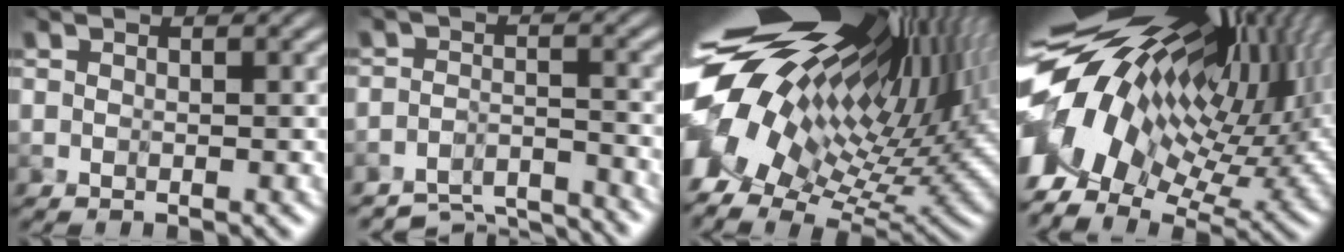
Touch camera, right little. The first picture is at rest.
{"total": 6.7, "force": [-6.4, 1.3, 1.4], "torque": [-0.017, -0.014, -0.097]}
{"total": 19.0, "force": [4.4, 9.8, 15.7], "torque": [-0.265, 0.001, 0.091]}
{"total": 17.8, "force": [2.9, 8.4, 15.4], "torque": [-0.272, -0.007, 0.055]}